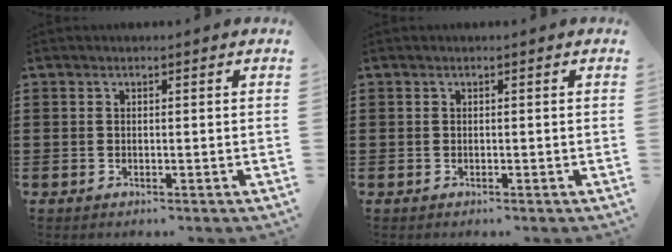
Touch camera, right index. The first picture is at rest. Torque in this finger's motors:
{"motor_torque": [-0.02, -0.03, -0.02, -0.03]}